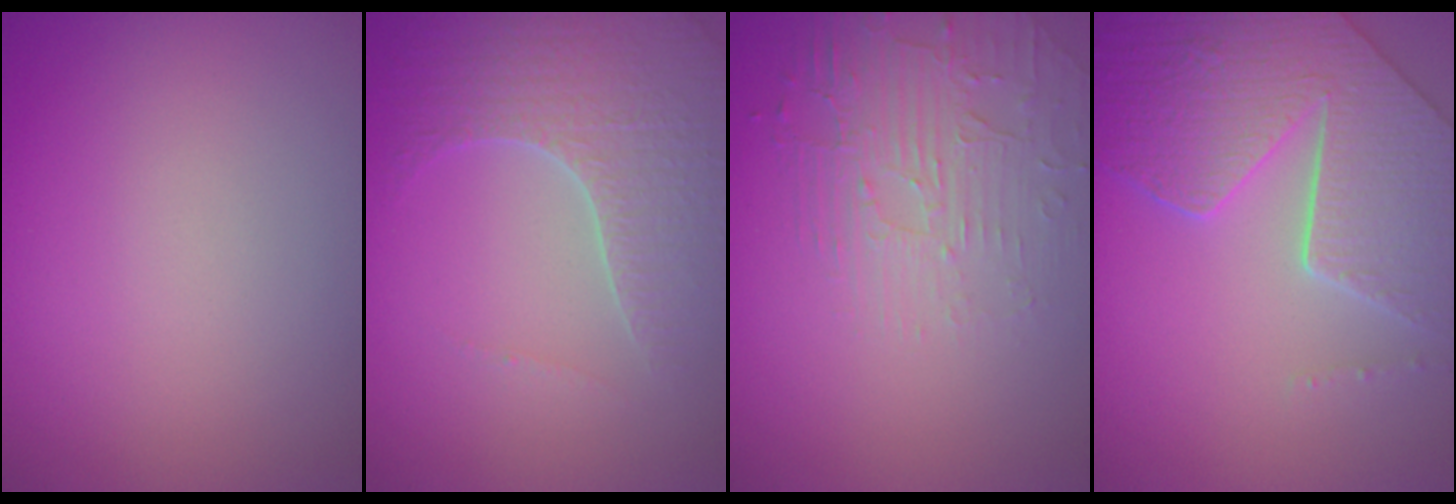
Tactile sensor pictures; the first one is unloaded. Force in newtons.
{"total": 4.6, "press": 4.2, "slide": 1.9}
{"total": 2.2, "press": 1.7, "slide": 1.5}
{"total": 8.3, "press": 6.1, "slide": 5.6}